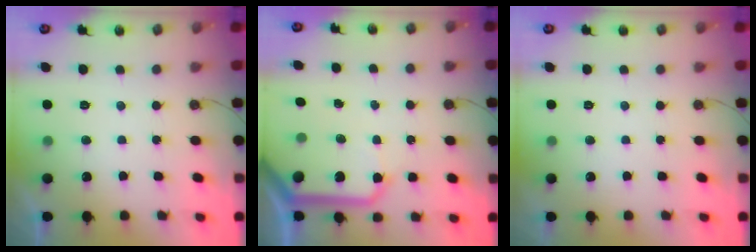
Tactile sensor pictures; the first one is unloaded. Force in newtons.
{"total": 13.9, "press": 13.8, "slide": 1.3}
{"total": 0.0}